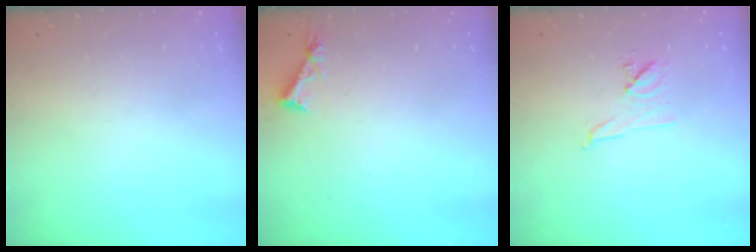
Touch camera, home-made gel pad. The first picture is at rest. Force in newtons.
{"total": 3.8, "press": 3.7, "slide": 0.4}
{"total": 7.5, "press": 7.4, "slide": 1.3}